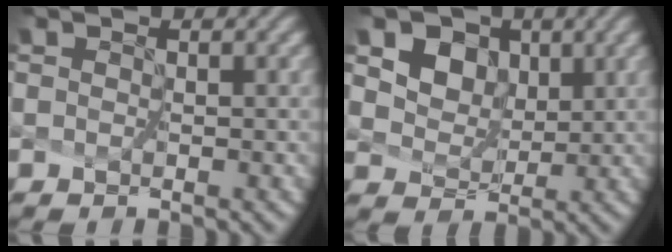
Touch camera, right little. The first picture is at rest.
{"total": 9.9, "force": [5.3, 7.1, 4.4], "torque": [-0.102, 0.012, 0.108]}